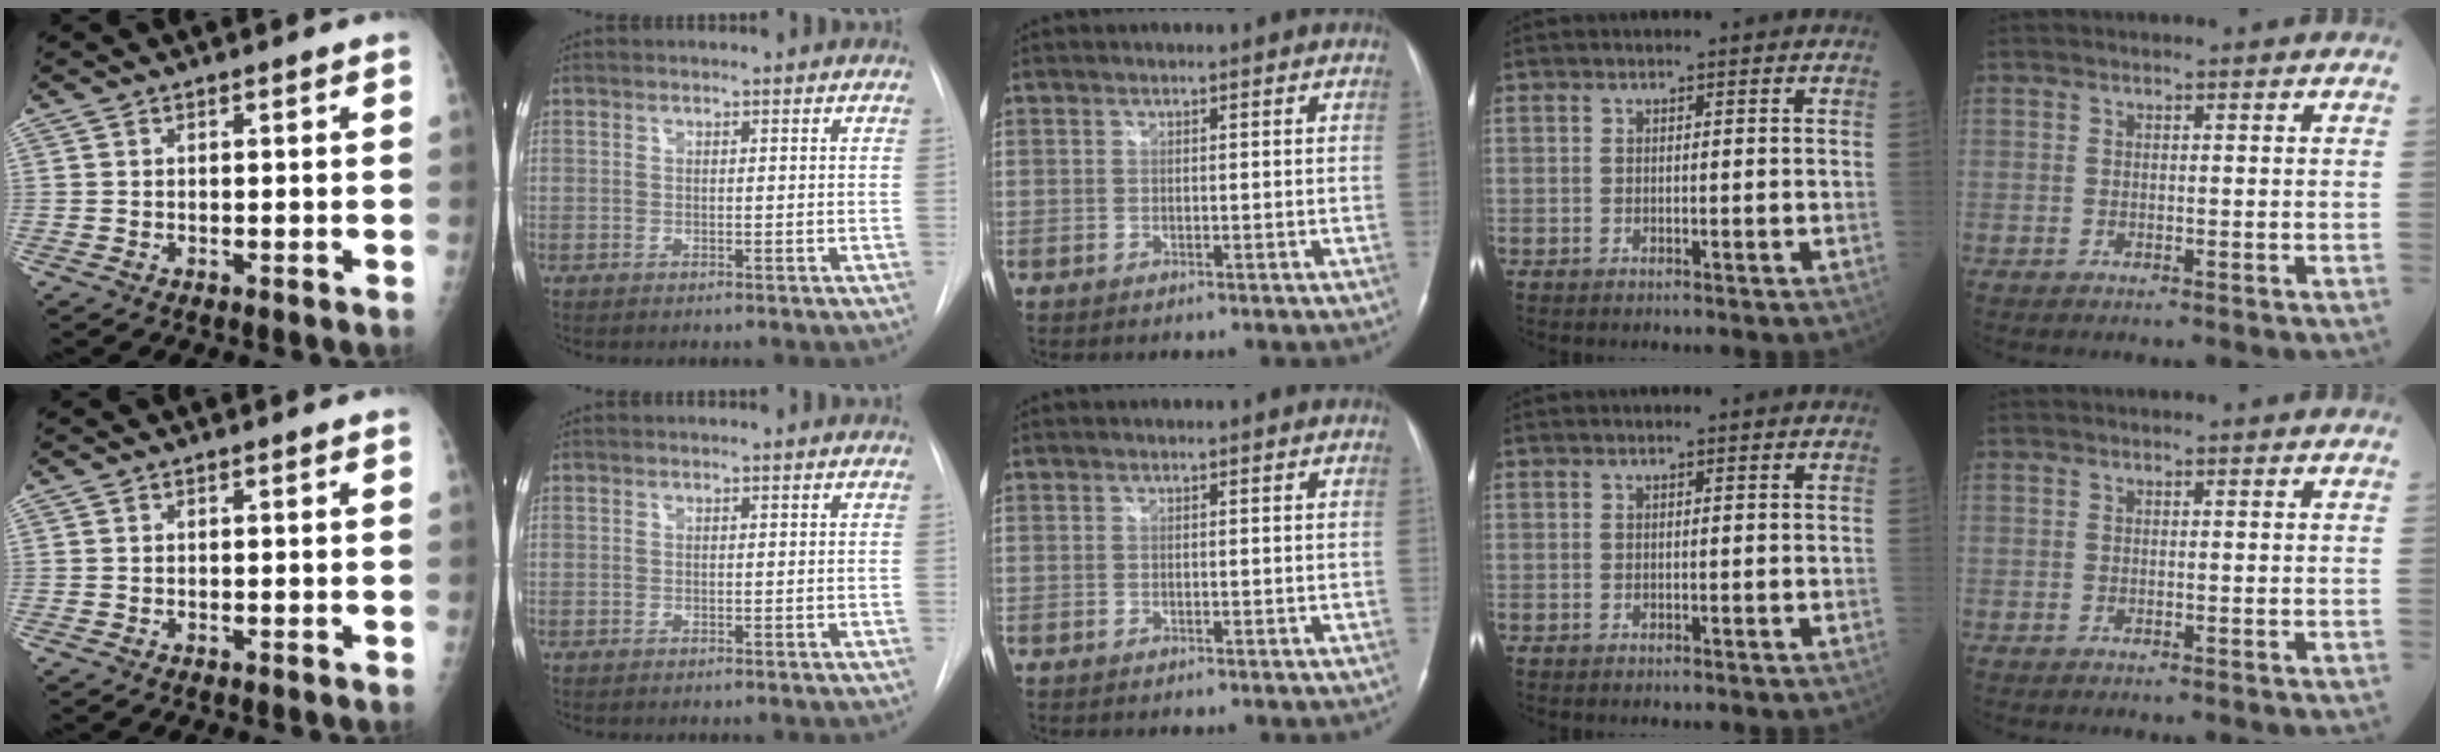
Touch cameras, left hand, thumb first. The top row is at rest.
{}